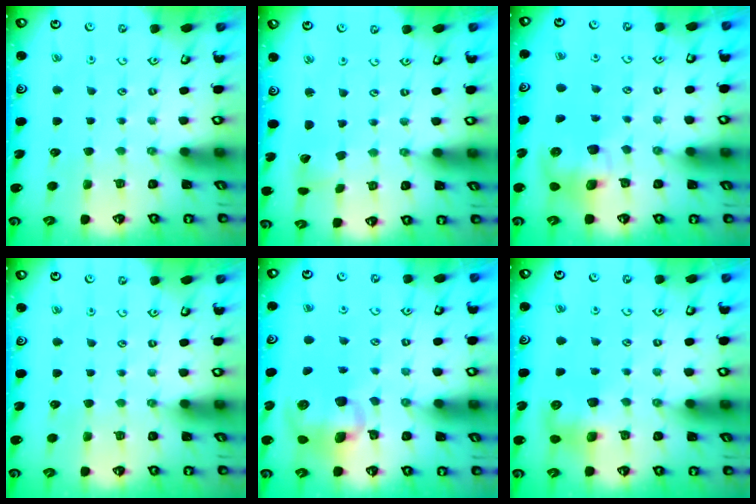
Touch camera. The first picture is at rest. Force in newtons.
{"total": 1.9, "press": 1.9, "slide": 0.1}
{"total": 8.6, "press": 8.5, "slide": 1.1}
{"total": 0.0}
{"total": 10.9, "press": 10.8, "slide": 1.4}
{"total": 7.8, "press": 7.8, "slide": 0.1}